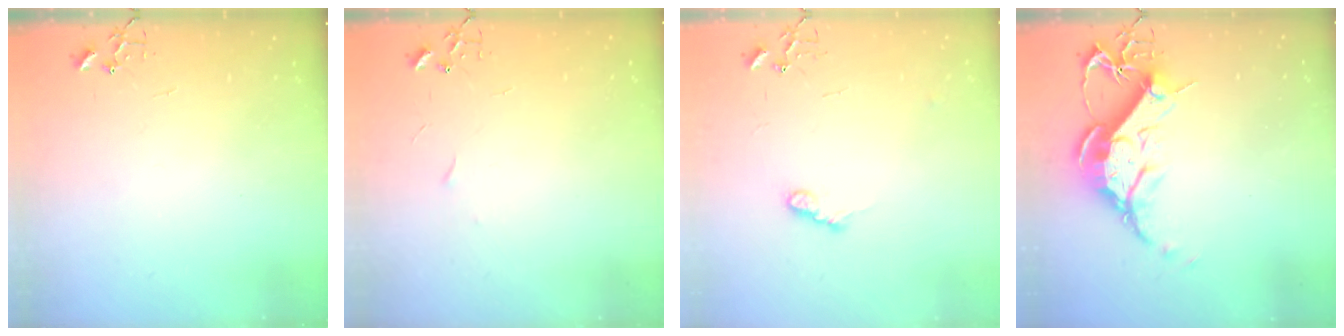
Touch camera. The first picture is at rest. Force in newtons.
{"total": 3.5, "press": 3.4, "slide": 0.4}
{"total": 9.0, "press": 8.9, "slide": 0.9}
{"total": 15.4, "press": 15.3, "slide": 1.4}